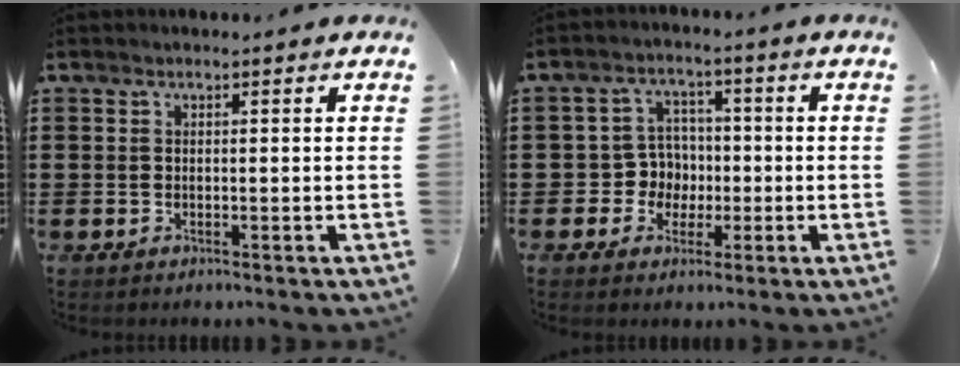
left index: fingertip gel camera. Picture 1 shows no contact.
{"total": 5.4, "force": [-0.6, 5.2, 1.4], "torque": [-0.045, 0.015, -0.012]}